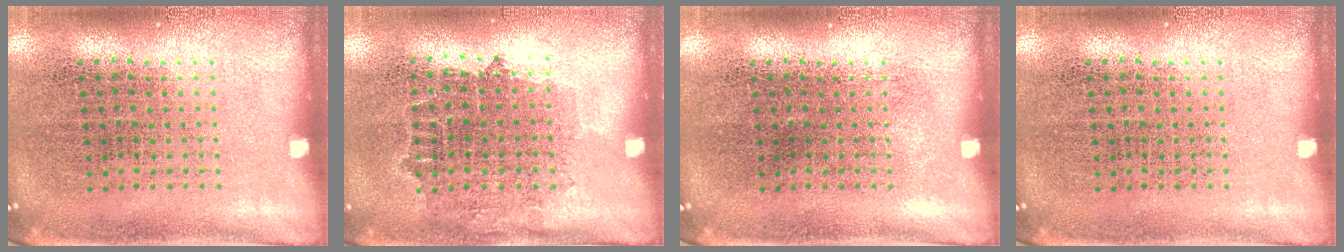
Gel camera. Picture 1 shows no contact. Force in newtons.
{"total": 0.8, "press": 0.8, "slide": 0.4}
{"total": 0.0}
{"total": 0.0}